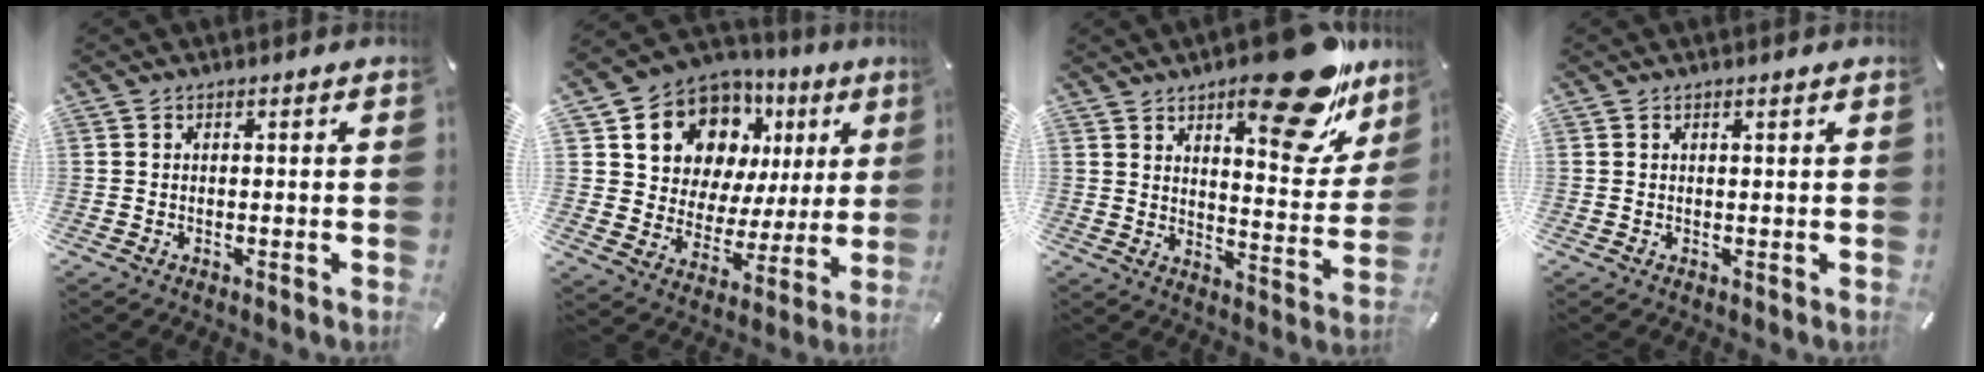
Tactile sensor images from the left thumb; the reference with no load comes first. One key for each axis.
{"total": 13.8, "fx": 8.0, "fy": 10.2, "fz": 4.8, "tx": -0.083, "ty": -0.061, "tz": 0.148}
{"total": 22.8, "fx": 15.1, "fy": 9.2, "fz": 14.4, "tx": -0.178, "ty": -0.108, "tz": 0.244}
{"total": 0.7, "fx": 0.4, "fy": 0.0, "fz": 0.5, "tx": -0.009, "ty": -0.001, "tz": 0.008}